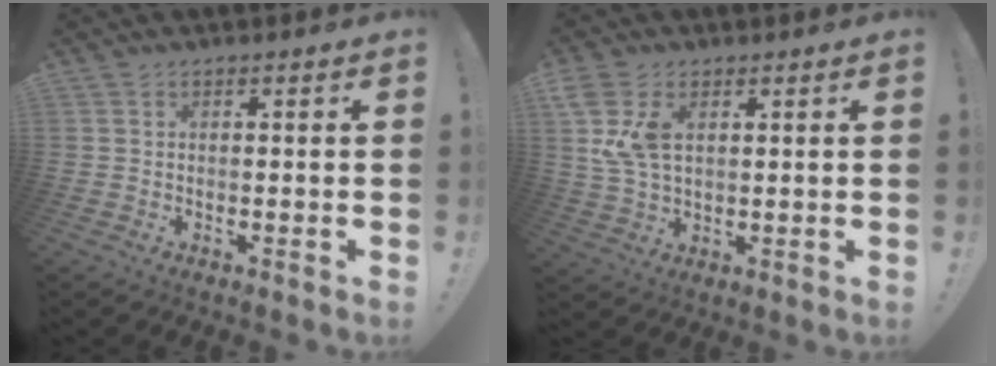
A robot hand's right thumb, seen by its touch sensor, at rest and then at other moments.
{"total": 8.9, "force": [3.2, 5.3, 6.4], "torque": [-0.130, -0.009, 0.059]}